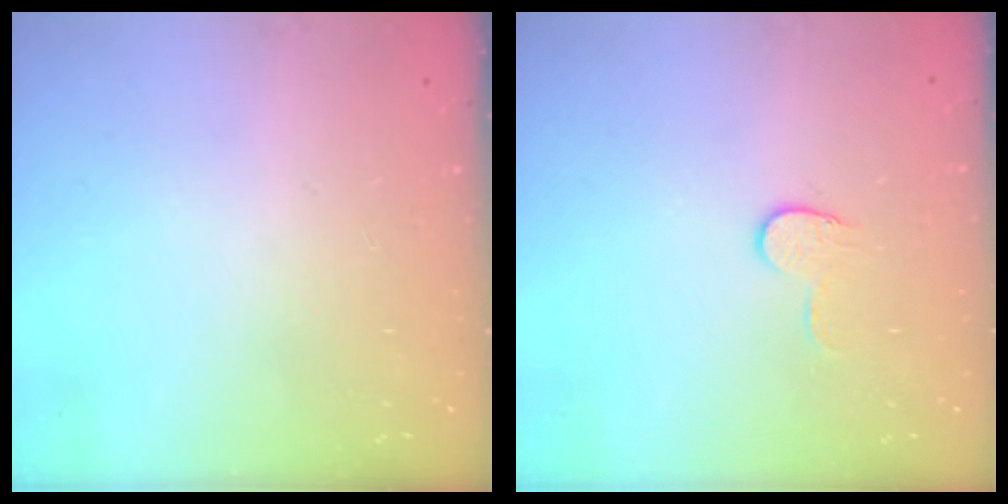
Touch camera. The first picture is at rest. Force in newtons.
{"total": 5.4, "press": 5.4, "slide": 0.5}